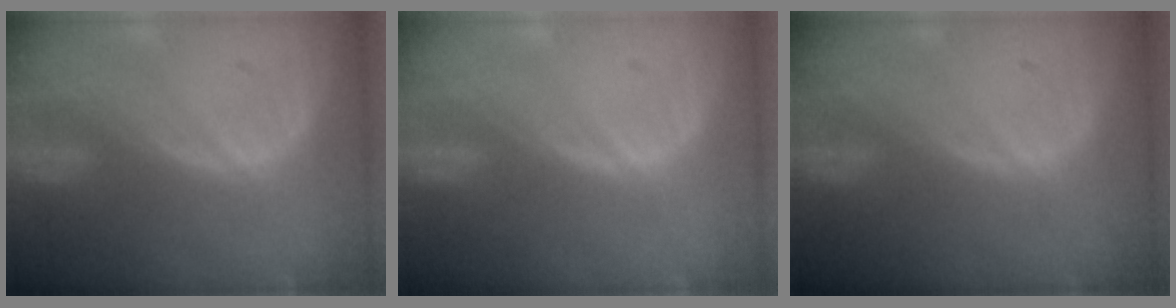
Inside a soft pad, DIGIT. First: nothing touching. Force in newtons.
{"total": 0.0}
{"total": 0.0}